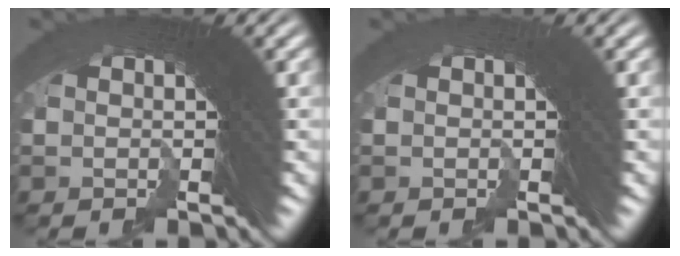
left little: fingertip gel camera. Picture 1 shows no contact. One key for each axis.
{"total": 0.6, "fx": -0.1, "fy": -0.1, "fz": -0.5, "tx": 0.007, "ty": 0.001, "tz": -0.004}